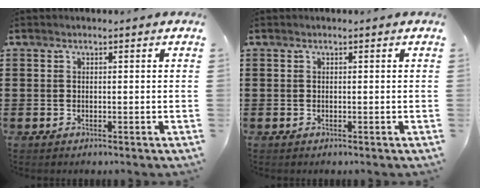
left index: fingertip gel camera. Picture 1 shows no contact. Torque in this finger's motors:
{"motor_torque": [-0.01, 0.01, 0.00, 0.00]}